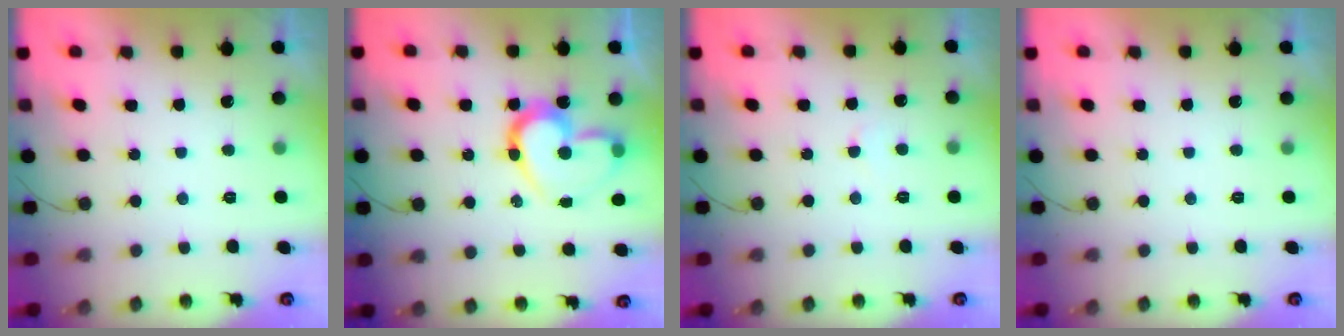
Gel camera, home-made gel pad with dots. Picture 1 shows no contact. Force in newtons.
{"total": 15.8, "press": 15.7, "slide": 1.5}
{"total": 2.4, "press": 2.4, "slide": 0.2}
{"total": 0.0}